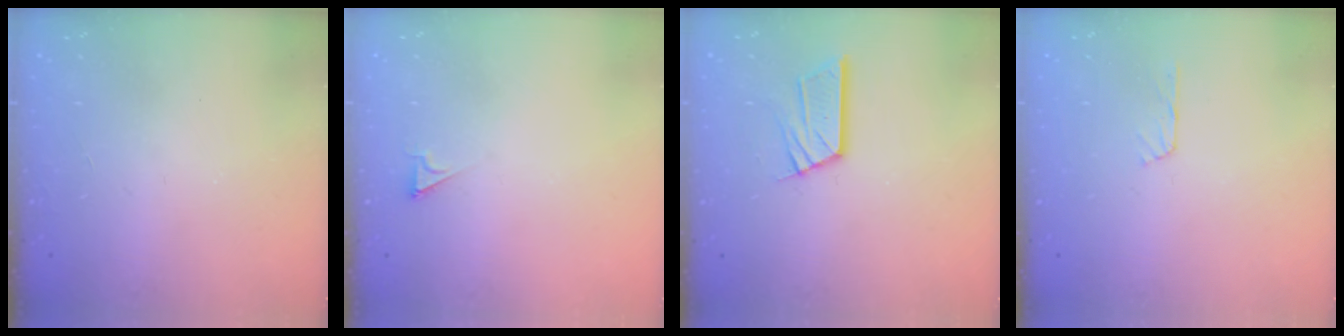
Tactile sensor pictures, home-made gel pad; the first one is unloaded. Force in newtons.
{"total": 2.1, "press": 2.1, "slide": 0.3}
{"total": 10.5, "press": 10.4, "slide": 1.1}
{"total": 3.2, "press": 3.2, "slide": 0.4}